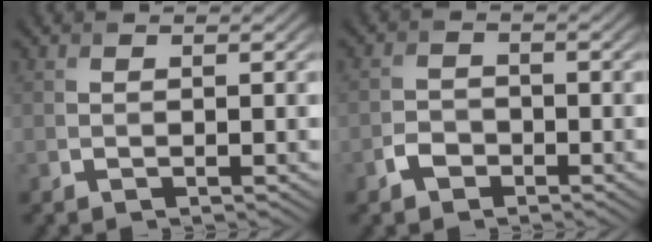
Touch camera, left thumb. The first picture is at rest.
{"total": 2.4, "force": [-1.5, 1.7, 0.9], "torque": [-0.017, 0.003, -0.034]}